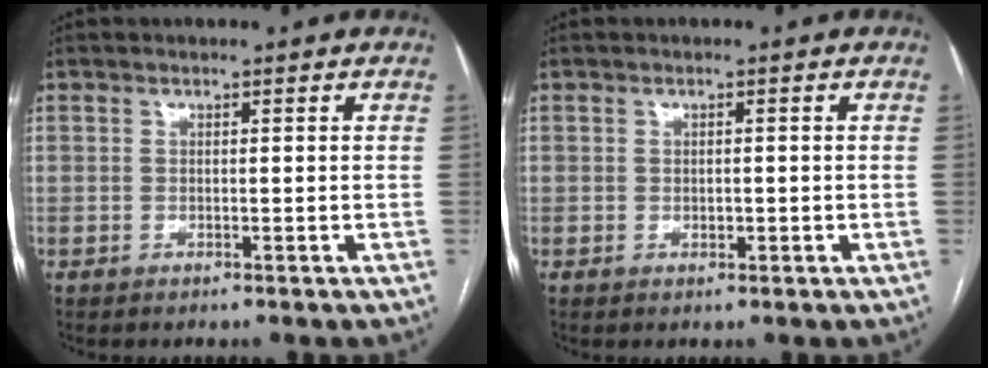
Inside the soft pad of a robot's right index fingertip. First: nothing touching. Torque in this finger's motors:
{"motor_torque": [-0.10, 0.06, -0.06, -0.01]}